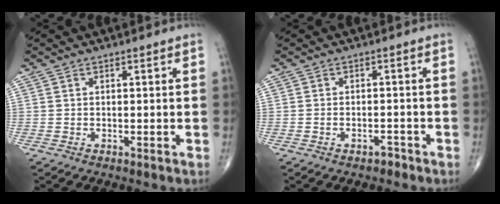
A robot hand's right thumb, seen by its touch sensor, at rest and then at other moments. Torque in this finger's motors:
{"motor_torque": [-0.27, -0.03, -0.13, -0.08, 0.05]}